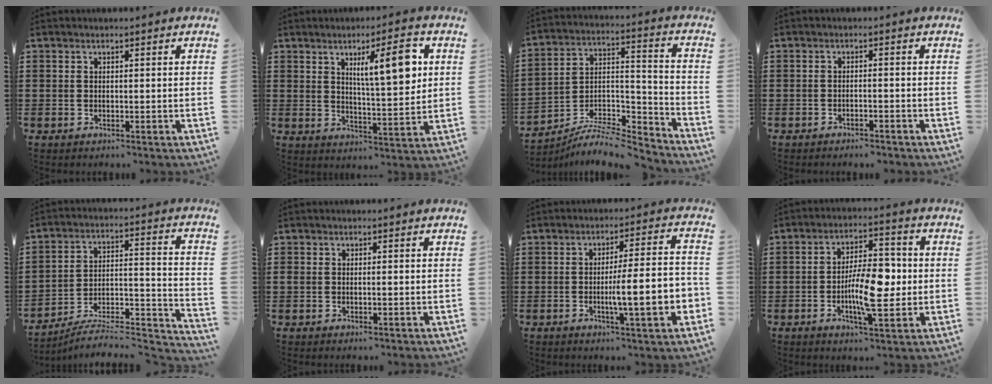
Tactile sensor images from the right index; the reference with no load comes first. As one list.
[{"total": 9.5, "force": [3.4, 2.6, 8.4], "torque": [-0.135, -0.002, 0.049]}, {"total": 8.4, "force": [-7.4, 2.5, 2.9], "torque": [-0.047, 0.018, -0.144]}, {"total": 1.5, "force": [-1.4, 0.0, 0.5], "torque": [-0.011, 0.001, -0.028]}, {"total": 6.2, "force": [-5.7, 1.1, 2.1], "torque": [-0.029, -0.004, -0.113]}, {"total": 1.0, "force": [-0.3, 0.4, 0.8], "torque": [-0.017, -0.001, -0.005]}, {"total": 10.2, "force": [-2.6, 1.2, 9.8], "torque": [-0.146, -0.012, -0.048]}, {"total": 9.8, "force": [-1.2, 4.1, 8.9], "torque": [-0.146, 0.005, -0.024]}]